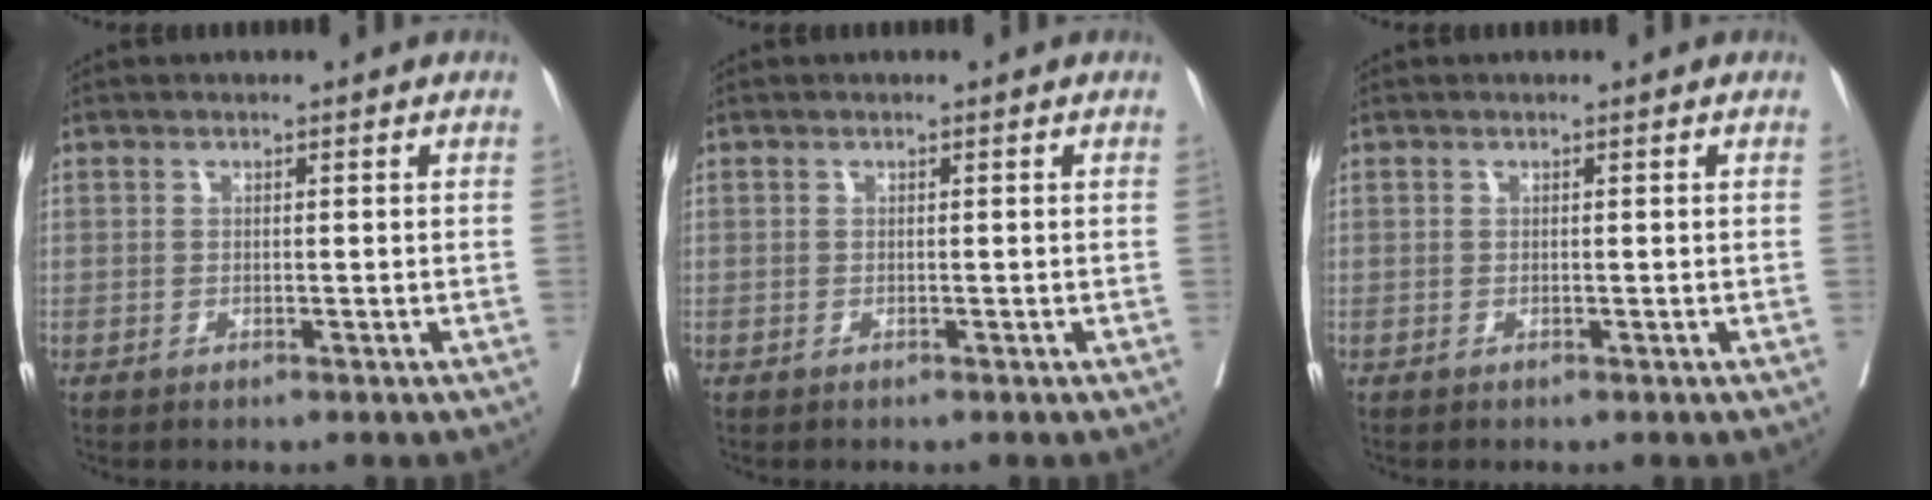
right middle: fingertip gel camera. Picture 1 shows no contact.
{"total": 0.0}
{"total": 0.0}